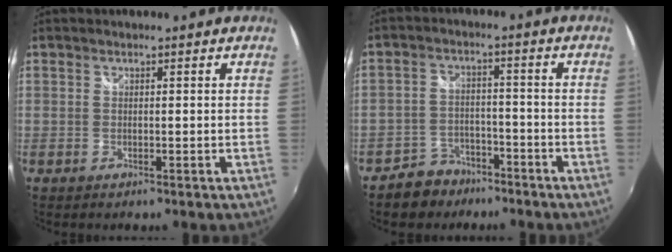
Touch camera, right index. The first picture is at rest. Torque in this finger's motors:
{"motor_torque": [0.44, -0.29, 0.10, 0.00]}